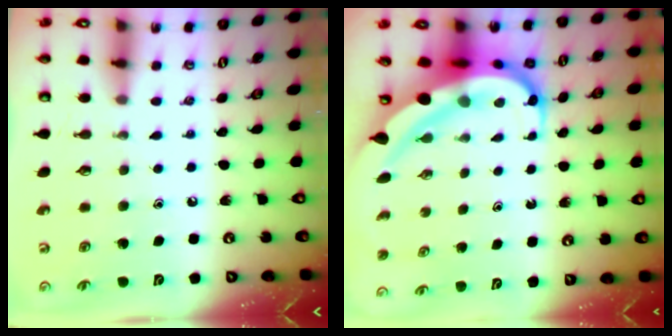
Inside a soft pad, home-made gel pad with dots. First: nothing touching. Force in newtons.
{"total": 12.5, "press": 12.4, "slide": 1.3}